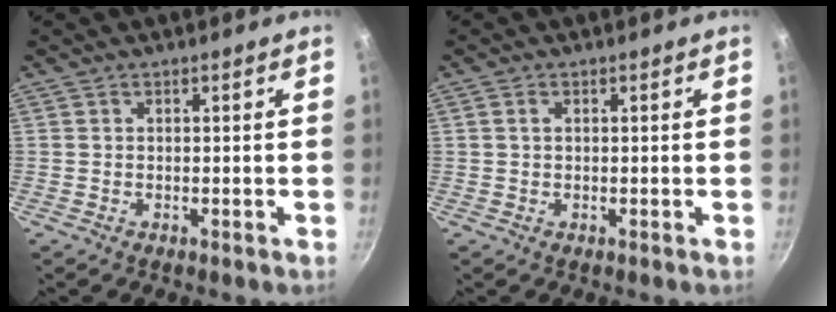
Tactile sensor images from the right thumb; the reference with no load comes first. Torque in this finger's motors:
{"motor_torque": [-0.02, -0.13, -0.31, -0.03, 0.07]}